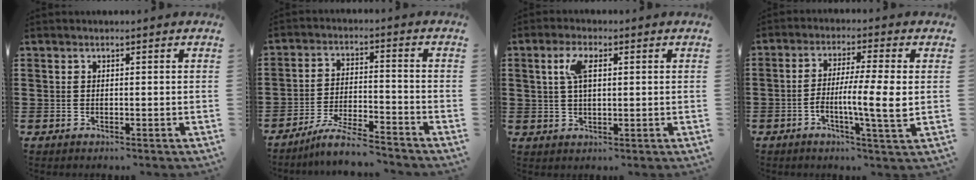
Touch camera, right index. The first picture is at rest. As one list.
[{"total": 6.1, "force": [-5.7, 0.1, 2.2], "torque": [-0.050, -0.005, -0.110]}, {"total": 4.5, "force": [1.2, 1.8, 3.9], "torque": [-0.084, 0.011, 0.018]}, {"total": 7.5, "force": [-1.3, 0.3, 7.3], "torque": [-0.128, -0.003, -0.026]}]